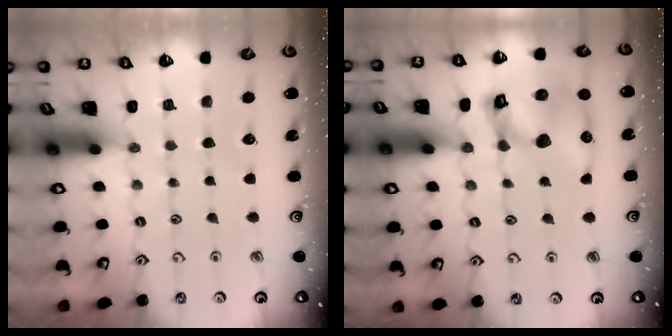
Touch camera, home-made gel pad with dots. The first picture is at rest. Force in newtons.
{"total": 14.8, "press": 14.7, "slide": 2.0}